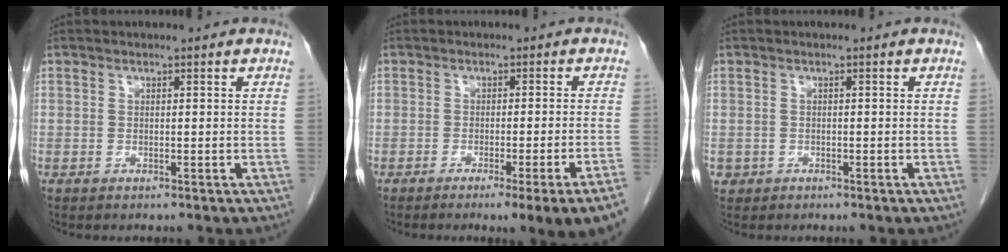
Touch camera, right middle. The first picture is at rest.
{"total": 9.9, "force": [-6.4, -1.7, 7.4], "torque": [-0.065, -0.009, -0.083]}
{"total": 1.1, "force": [-0.5, 1.0, 0.1], "torque": [-0.004, 0.005, -0.004]}